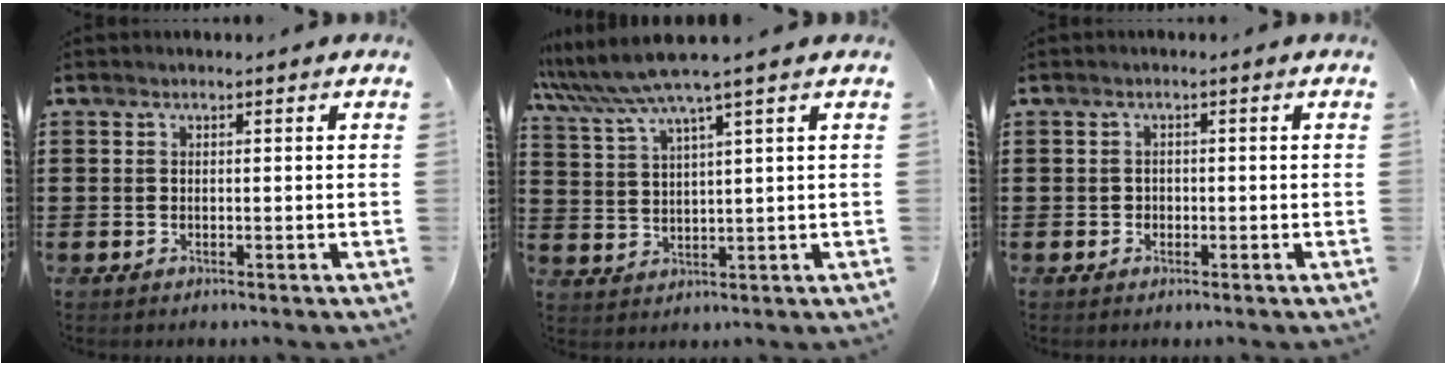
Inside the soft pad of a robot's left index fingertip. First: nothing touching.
{"total": 5.6, "force": [4.3, -0.5, 3.7], "torque": [-0.086, -0.018, 0.072]}
{"total": 0.9, "force": [-0.3, 0.8, 0.1], "torque": [-0.007, 0.004, -0.007]}